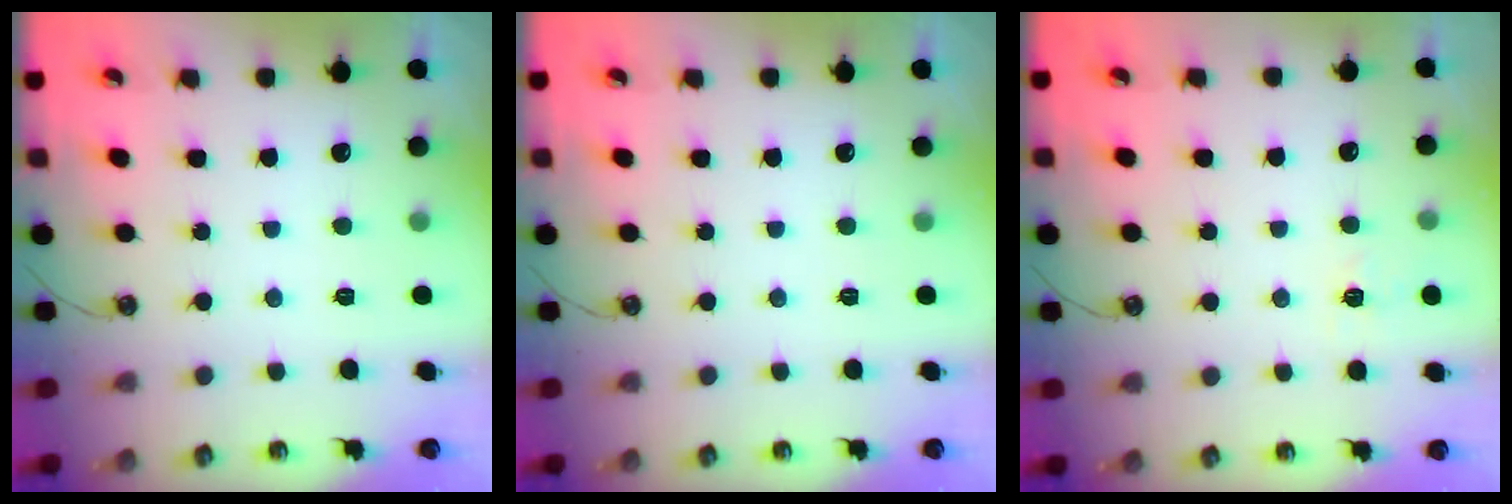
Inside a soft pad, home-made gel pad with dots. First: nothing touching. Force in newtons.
{"total": 0.0}
{"total": 3.9, "press": 3.9, "slide": 0.4}